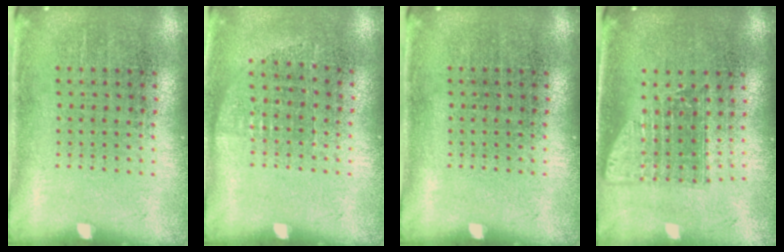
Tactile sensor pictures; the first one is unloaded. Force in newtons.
{"total": 0.7, "press": 0.6, "slide": 0.3}
{"total": 0.0}
{"total": 1.6, "press": 1.2, "slide": 1.0}